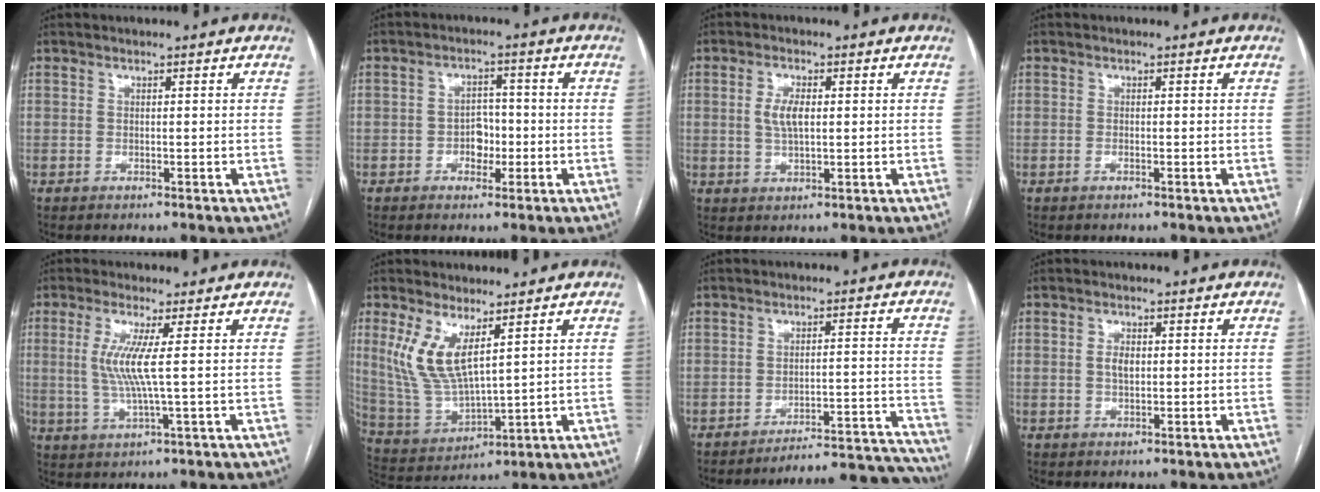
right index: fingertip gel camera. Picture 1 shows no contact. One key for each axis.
{"total": 3.8, "fx": -1.2, "fy": 2.7, "fz": 2.4, "tx": -0.034, "ty": 0.009, "tz": -0.020}
{"total": 4.0, "fx": 0.5, "fy": 1.6, "fz": 3.7, "tx": -0.078, "ty": 0.005, "tz": 0.012}
{"total": 0.6, "fx": -0.3, "fy": 0.1, "fz": 0.5, "tx": -0.010, "ty": 0.000, "tz": -0.006}
{"total": 6.2, "fx": 0.9, "fy": -0.4, "fz": 6.1, "tx": -0.134, "ty": -0.005, "tz": 0.019}
{"total": 9.6, "fx": 4.4, "fy": 3.1, "fz": 7.9, "tx": -0.180, "ty": -0.005, "tz": 0.102}
{"total": 17.4, "fx": -17.3, "fy": -0.8, "fz": 1.6, "tx": 0.018, "ty": 0.021, "tz": -0.220}
{"total": 2.2, "fx": 0.2, "fy": 1.1, "fz": 1.9, "tx": -0.036, "ty": 0.002, "tz": 0.003}